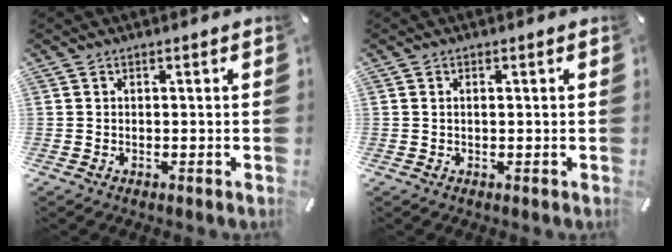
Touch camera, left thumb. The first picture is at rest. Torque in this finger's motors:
{"motor_torque": [-0.14, -0.17, 0.09, 0.12, 0.02]}